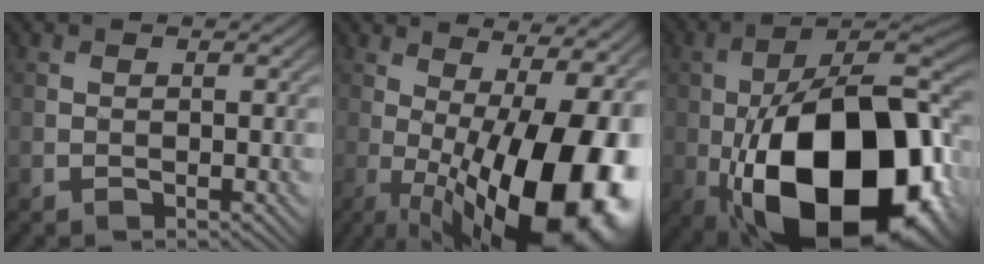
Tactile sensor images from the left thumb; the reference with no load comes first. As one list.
[{"total": 20.5, "force": [-2.9, 7.3, 19.0], "torque": [-0.241, -0.007, -0.045]}, {"total": 22.0, "force": [-5.7, 11.5, 17.8], "torque": [-0.307, -0.025, -0.079]}]